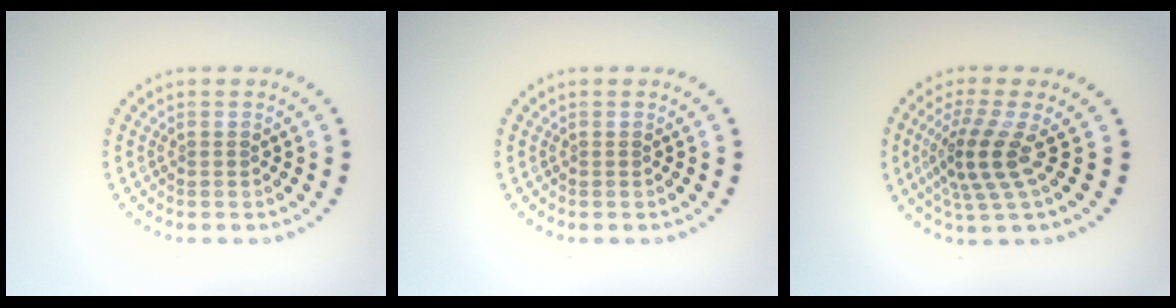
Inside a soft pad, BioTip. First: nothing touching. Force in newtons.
{"total": 0.0}
{"total": 4.1, "press": 2.9, "slide": 2.9}